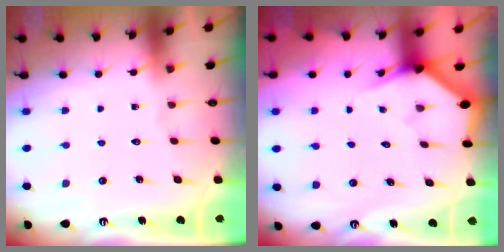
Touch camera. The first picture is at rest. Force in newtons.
{"total": 2.8, "press": 2.8, "slide": 0.1}